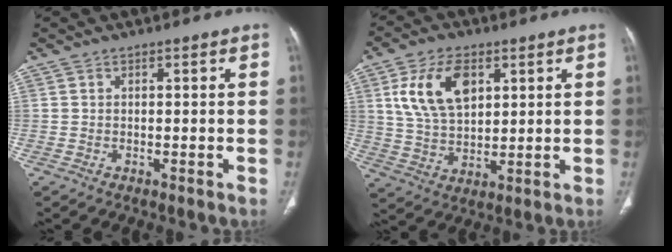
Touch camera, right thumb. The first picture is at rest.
{"total": 12.6, "force": [4.5, 7.4, 9.1], "torque": [-0.157, -0.010, 0.092]}